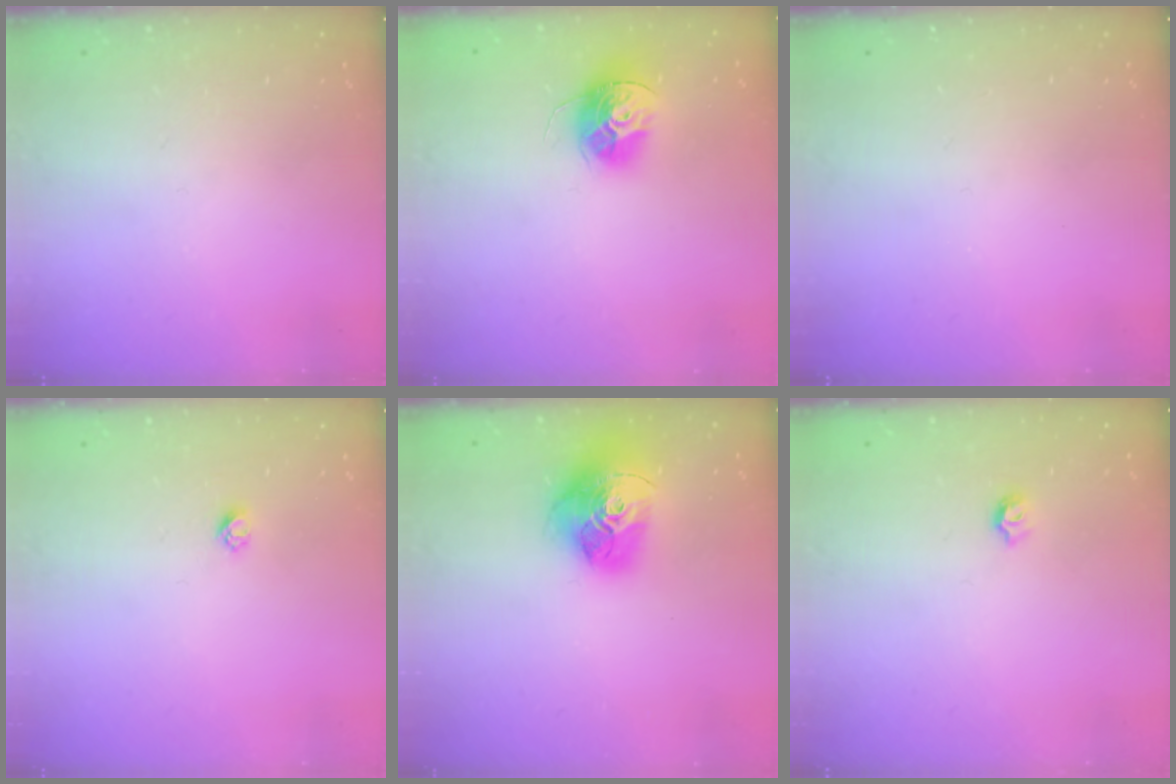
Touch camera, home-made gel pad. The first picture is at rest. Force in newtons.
{"total": 12.2, "press": 12.2, "slide": 0.4}
{"total": 0.0}
{"total": 2.4, "press": 2.4, "slide": 0.2}
{"total": 18.4, "press": 18.3, "slide": 2.0}
{"total": 4.7, "press": 4.6, "slide": 0.5}